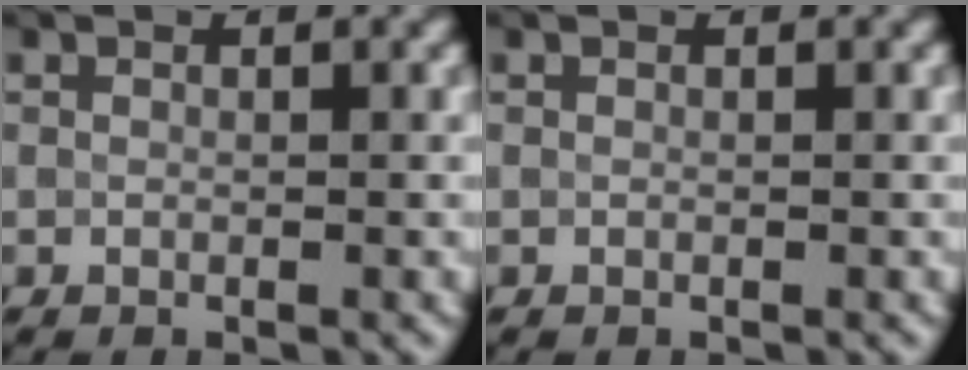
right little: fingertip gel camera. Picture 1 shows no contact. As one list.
[{"total": 0.0}]